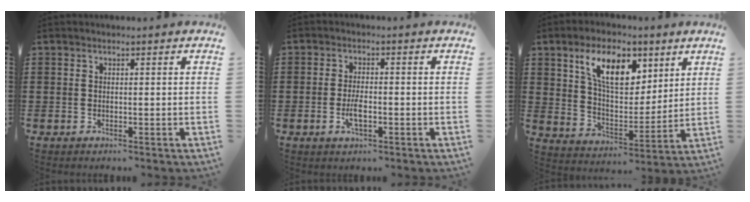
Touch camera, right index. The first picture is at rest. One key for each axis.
{"total": 3.6, "fx": -1.0, "fy": 1.2, "fz": 3.2, "tx": -0.065, "ty": -0.001, "tz": -0.019}
{"total": 10.4, "fx": 5.7, "fy": 5.4, "fz": 6.8, "tx": -0.136, "ty": -0.001, "tz": 0.098}